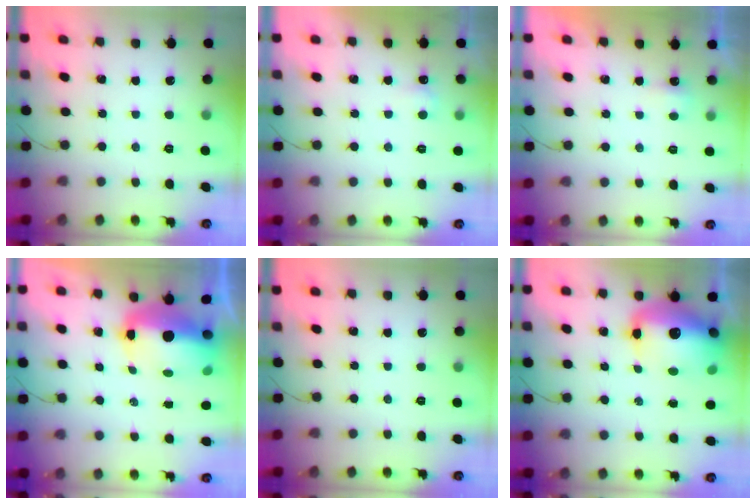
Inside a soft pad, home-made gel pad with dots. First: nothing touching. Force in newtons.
{"total": 2.2, "press": 2.2, "slide": 0.4}
{"total": 2.4, "press": 2.3, "slide": 0.5}
{"total": 11.9, "press": 11.7, "slide": 2.3}
{"total": 0.0}
{"total": 18.0, "press": 17.5, "slide": 4.1}